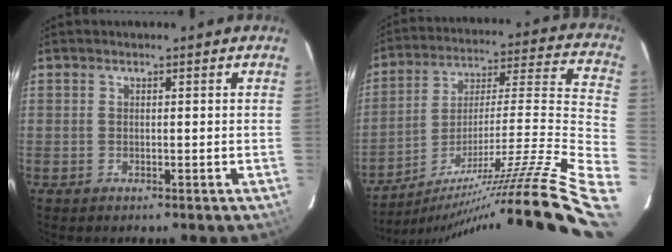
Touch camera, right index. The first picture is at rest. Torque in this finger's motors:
{"motor_torque": [-1.11, -1.03, -0.31, 0.03]}